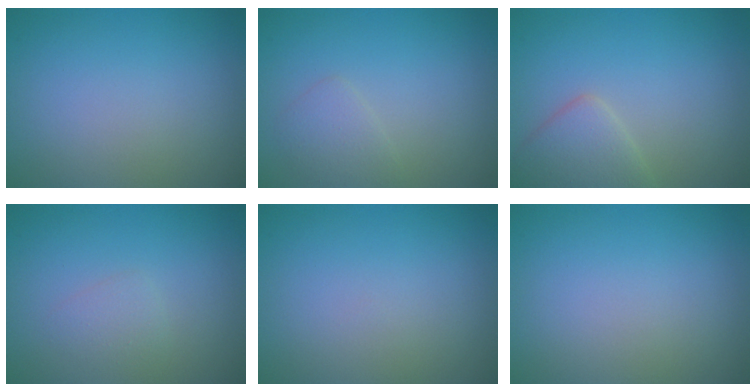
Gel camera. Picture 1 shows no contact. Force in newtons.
{"total": 1.6, "press": 1.6, "slide": 0.1}
{"total": 3.4, "press": 3.4, "slide": 0.1}
{"total": 1.1, "press": 1.1, "slide": 0.1}
{"total": 0.0}
{"total": 0.0}